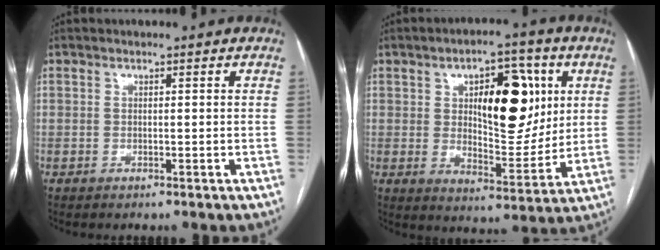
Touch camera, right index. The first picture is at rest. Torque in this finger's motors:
{"motor_torque": [0.59, 0.32, 0.32, 0.12]}